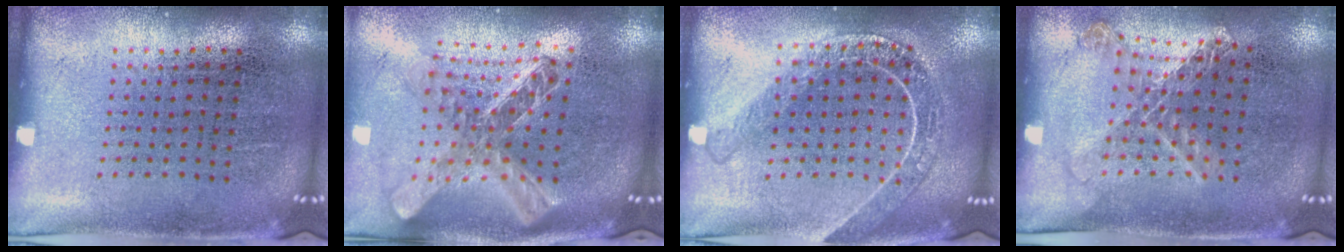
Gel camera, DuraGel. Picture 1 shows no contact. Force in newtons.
{"total": 2.5, "press": 2.0, "slide": 1.6}
{"total": 1.8, "press": 1.6, "slide": 0.8}
{"total": 1.2, "press": 1.1, "slide": 0.2}